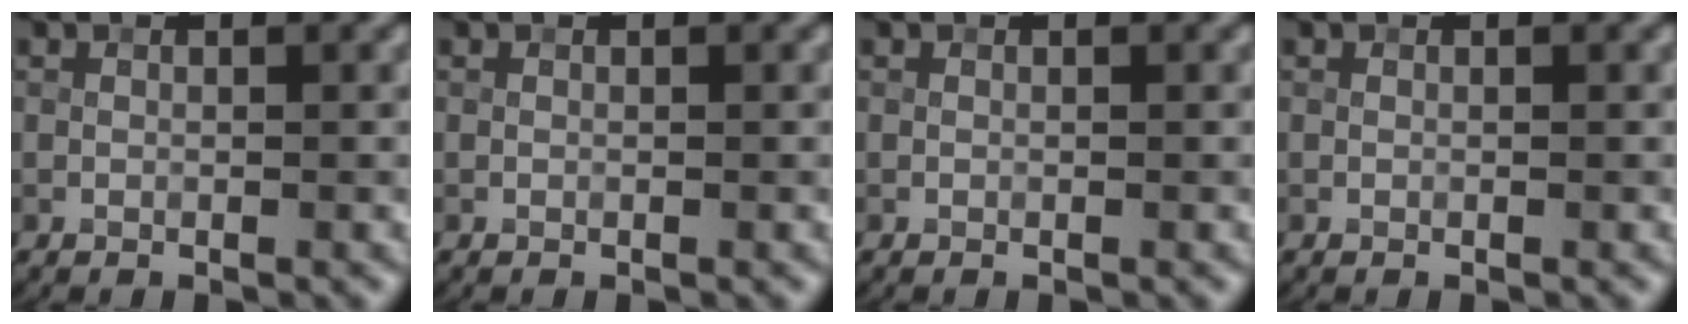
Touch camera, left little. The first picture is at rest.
{"total": 0.0}
{"total": 0.0}
{"total": 0.0}